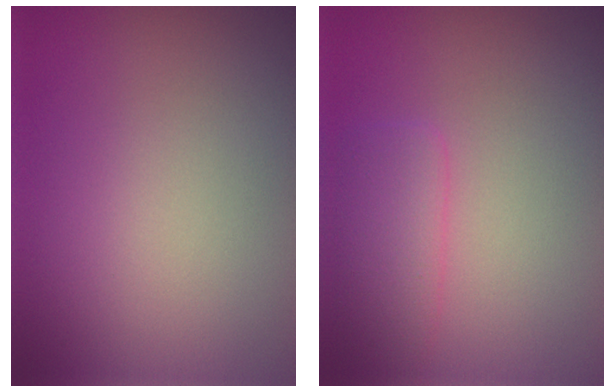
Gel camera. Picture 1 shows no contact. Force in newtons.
{"total": 2.3, "press": 2.3, "slide": 0.2}